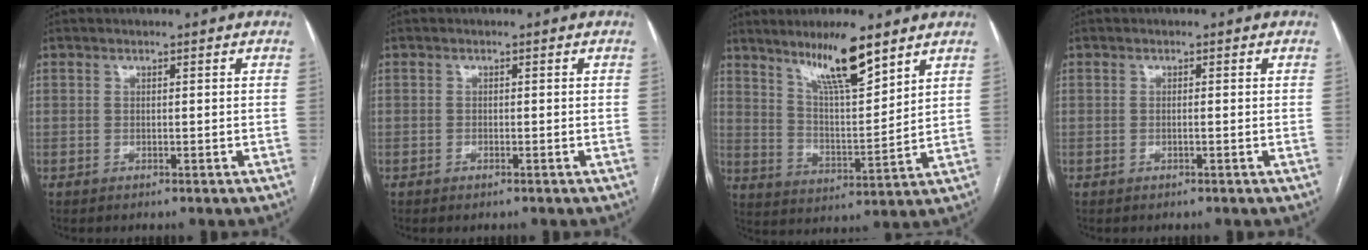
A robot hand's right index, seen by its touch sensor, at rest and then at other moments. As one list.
[{"total": 0.6, "force": [-0.5, 0.2, 0.4], "torque": [-0.007, -0.001, -0.005]}, {"total": 11.1, "force": [7.9, 1.5, 7.6], "torque": [-0.136, -0.008, 0.144]}, {"total": 0.5, "force": [-0.2, -0.1, 0.5], "torque": [-0.009, 0.001, -0.002]}]